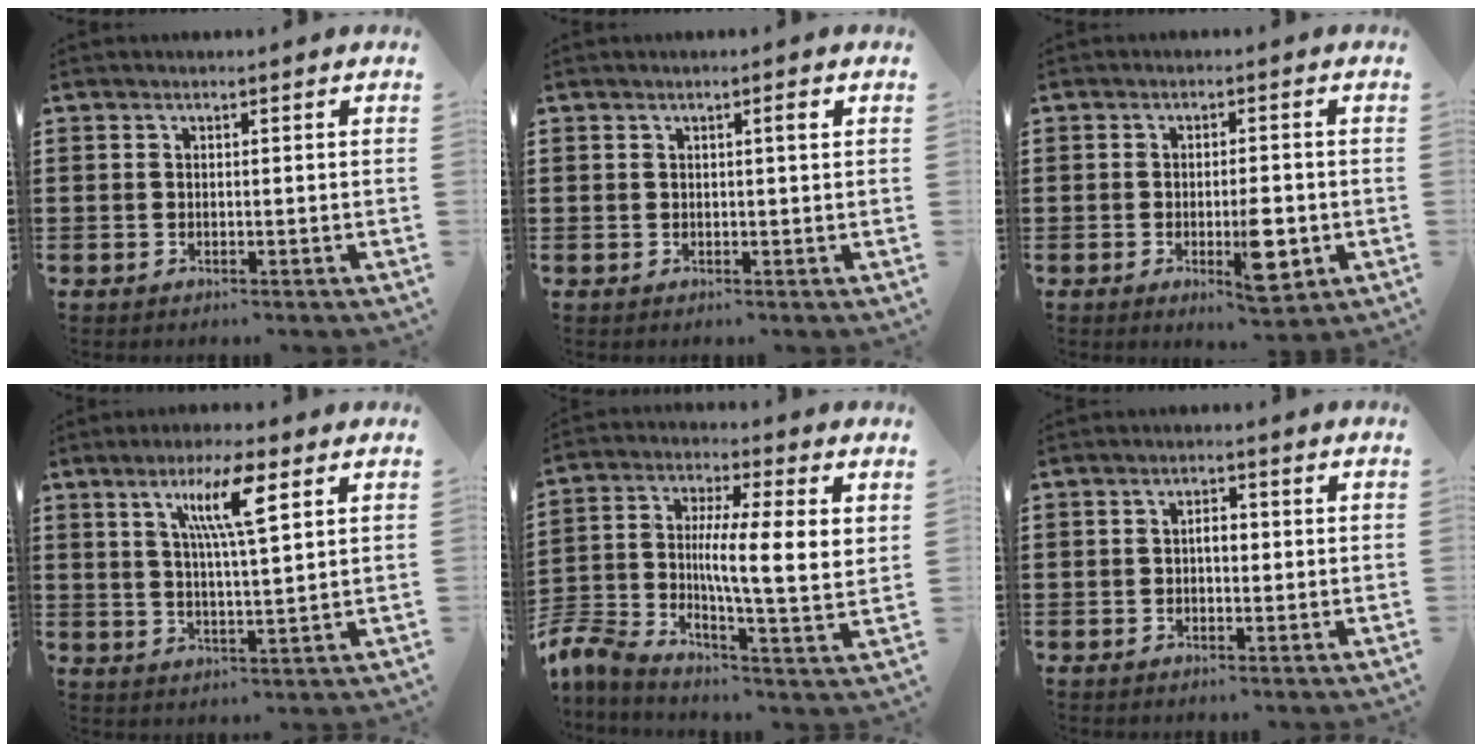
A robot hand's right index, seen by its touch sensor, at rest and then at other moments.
{"total": 1.4, "force": [0.5, 0.1, 1.3], "torque": [-0.016, -0.001, 0.006]}
{"total": 6.7, "force": [-1.9, 2.0, 6.1], "torque": [-0.094, -0.006, -0.030]}
{"total": 8.3, "force": [3.9, 1.0, 7.2], "torque": [-0.144, 0.004, 0.061]}
{"total": 8.8, "force": [1.5, 2.5, 8.3], "torque": [-0.163, -0.018, 0.021]}
{"total": 2.4, "force": [0.0, 1.0, 2.1], "torque": [-0.040, 0.004, -0.002]}